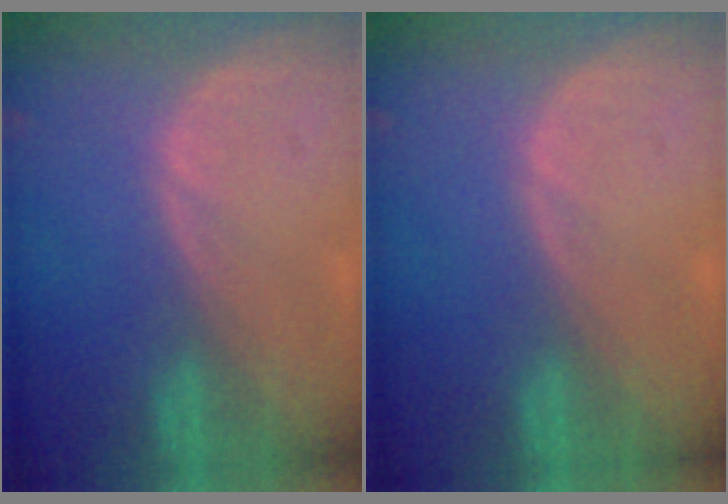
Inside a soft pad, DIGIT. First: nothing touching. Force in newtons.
{"total": 0.0}